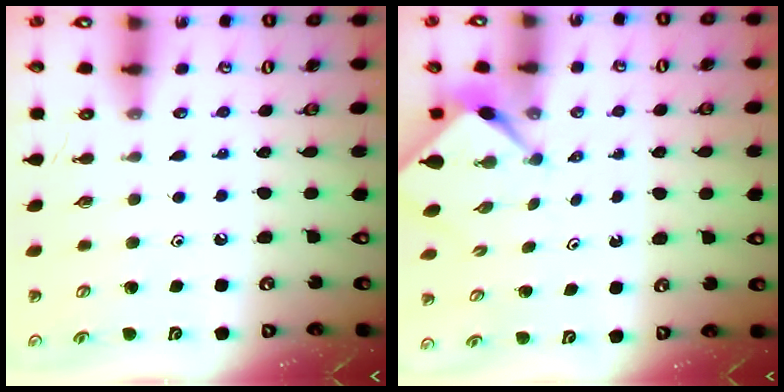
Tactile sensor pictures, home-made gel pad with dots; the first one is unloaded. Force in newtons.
{"total": 2.2, "press": 2.2, "slide": 0.2}